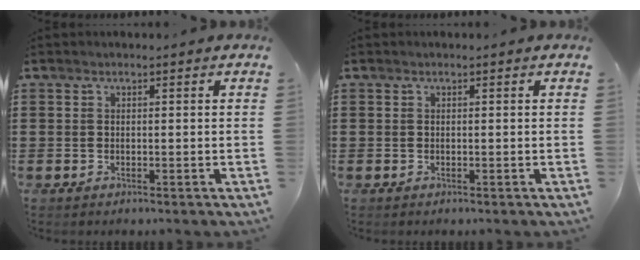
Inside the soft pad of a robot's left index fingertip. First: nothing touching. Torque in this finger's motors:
{"motor_torque": [-0.03, -0.02, 0.00, 0.00]}